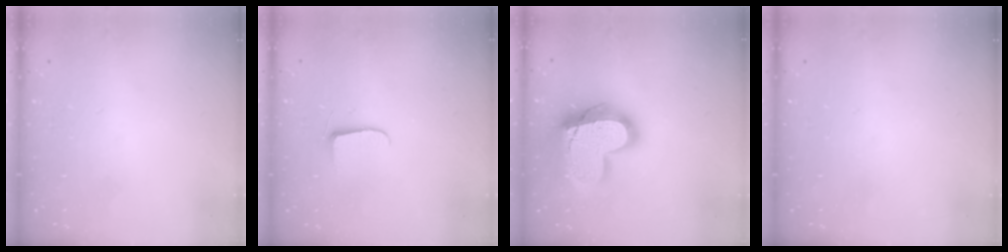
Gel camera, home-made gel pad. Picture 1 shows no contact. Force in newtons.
{"total": 5.1, "press": 5.1, "slide": 0.5}
{"total": 21.4, "press": 21.3, "slide": 1.7}
{"total": 0.0}